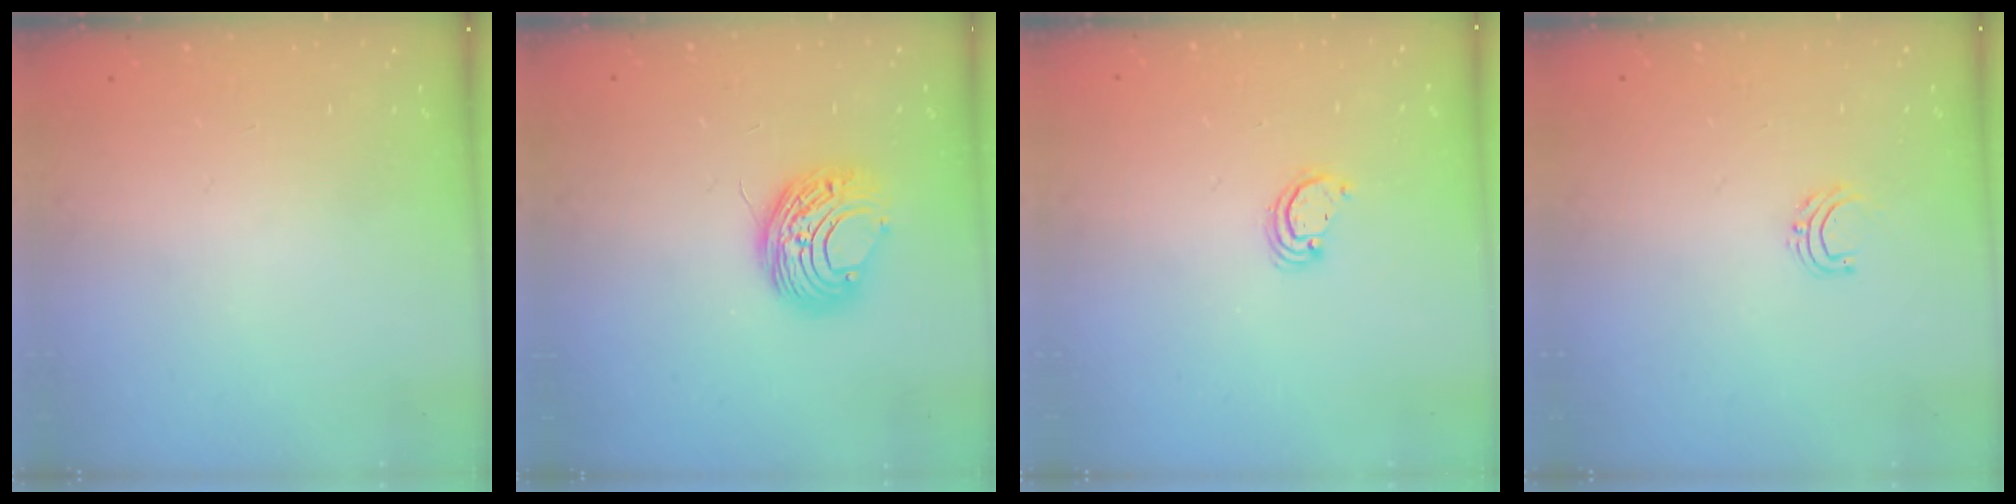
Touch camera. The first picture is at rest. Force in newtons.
{"total": 9.0, "press": 9.0, "slide": 0.5}
{"total": 2.8, "press": 2.8, "slide": 0.2}
{"total": 4.7, "press": 4.7, "slide": 0.3}